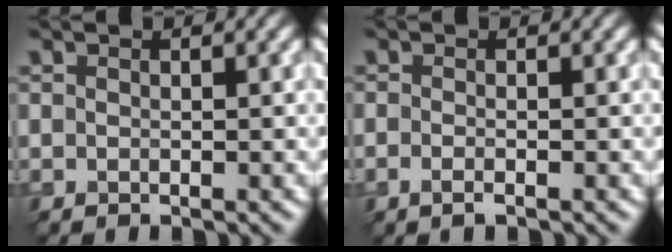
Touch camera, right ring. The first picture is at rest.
{"total": 1.1, "force": [-0.6, 0.3, 0.8], "torque": [-0.015, -0.004, -0.013]}